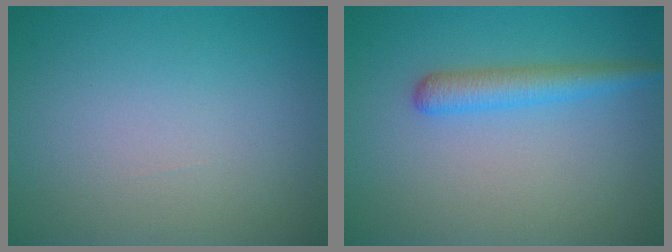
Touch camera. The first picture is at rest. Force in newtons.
{"total": 2.8, "press": 2.8, "slide": 0.1}